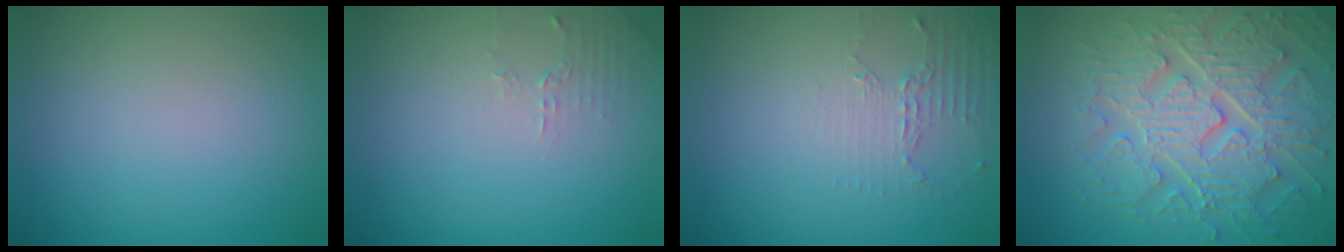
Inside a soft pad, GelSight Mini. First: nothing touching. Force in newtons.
{"total": 1.2, "press": 1.2, "slide": 0.4}
{"total": 2.1, "press": 1.5, "slide": 1.5}
{"total": 8.6, "press": 6.5, "slide": 5.6}